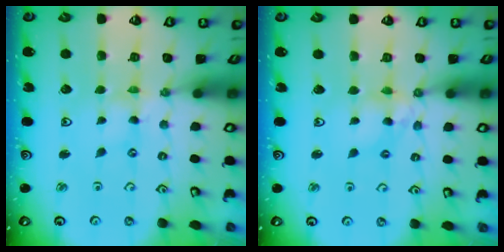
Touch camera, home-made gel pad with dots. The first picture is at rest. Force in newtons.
{"total": 6.4, "press": 6.4, "slide": 0.5}